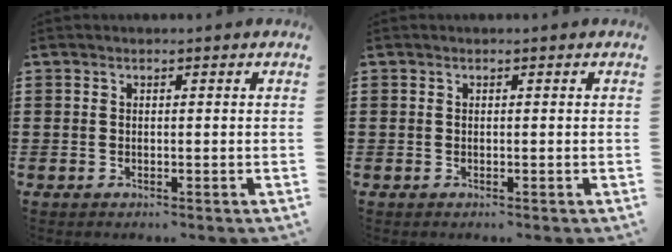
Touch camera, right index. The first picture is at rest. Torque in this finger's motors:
{"motor_torque": [0.00, 0.00, 0.00, -0.01]}